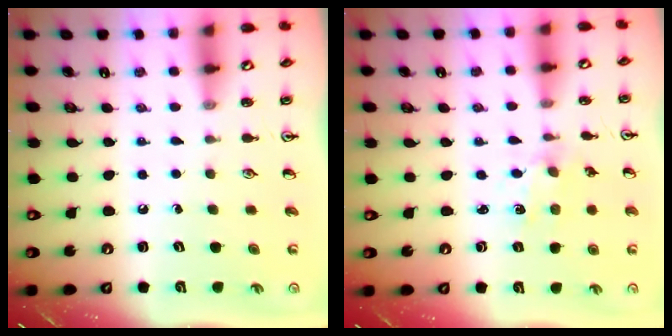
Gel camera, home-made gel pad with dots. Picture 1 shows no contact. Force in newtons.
{"total": 1.5, "press": 1.5, "slide": 0.3}